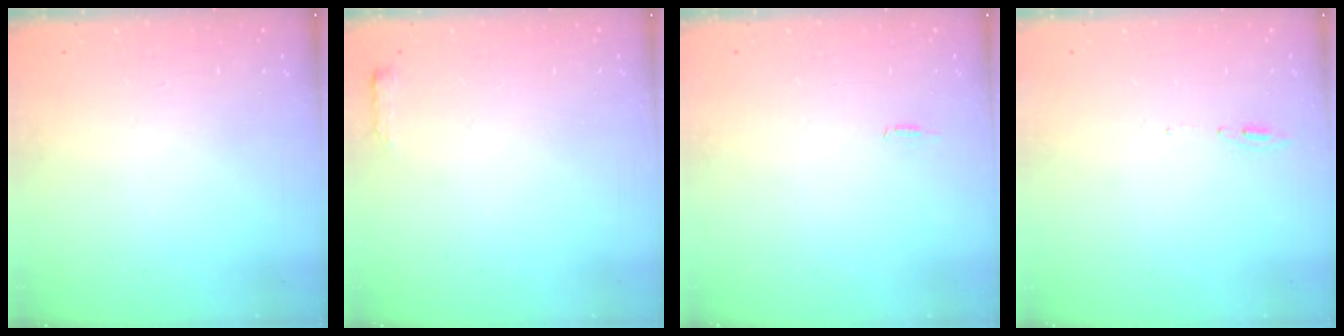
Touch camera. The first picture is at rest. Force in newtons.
{"total": 2.7, "press": 2.6, "slide": 0.5}
{"total": 4.8, "press": 2.5, "slide": 4.1}
{"total": 4.8, "press": 4.6, "slide": 1.6}